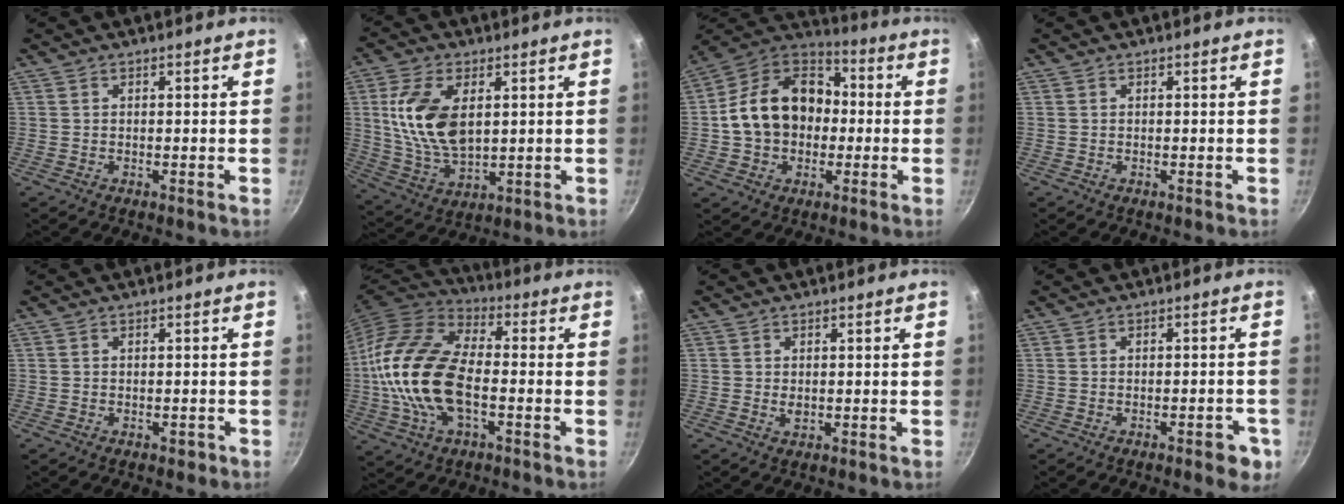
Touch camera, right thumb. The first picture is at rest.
{"total": 14.3, "force": [3.0, 8.1, 11.4], "torque": [-0.210, -0.017, 0.066]}
{"total": 18.6, "force": [-0.3, 14.2, 11.9], "torque": [-0.179, 0.043, -0.018]}
{"total": 0.0}
{"total": 1.3, "force": [-0.7, 0.9, 0.7], "torque": [-0.006, 0.008, -0.005]}
{"total": 19.9, "force": [-2.4, 11.0, 16.5], "torque": [-0.316, 0.031, -0.056]}
{"total": 1.4, "force": [0.1, 1.0, 1.0], "torque": [-0.017, -0.001, 0.001]}
{"total": 5.0, "force": [-2.3, 2.0, 4.0], "torque": [-0.034, 0.015, -0.024]}